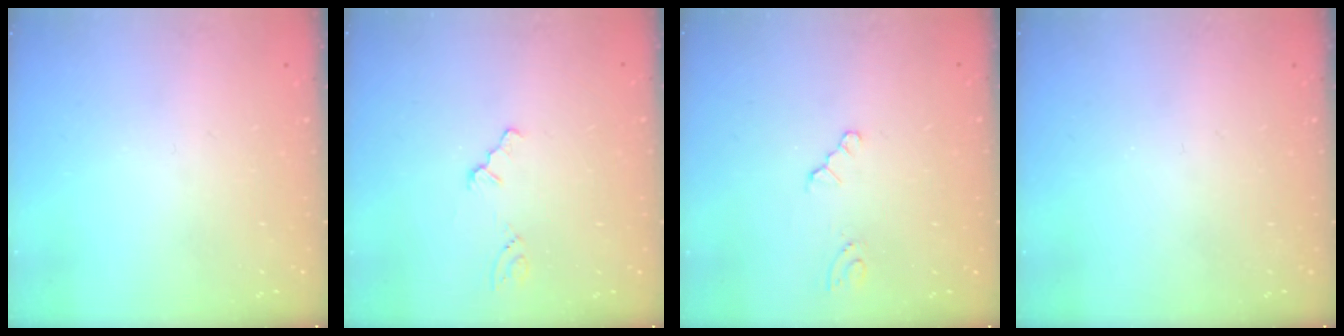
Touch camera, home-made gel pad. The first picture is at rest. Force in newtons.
{"total": 0.0}
{"total": 0.0}
{"total": 0.0}